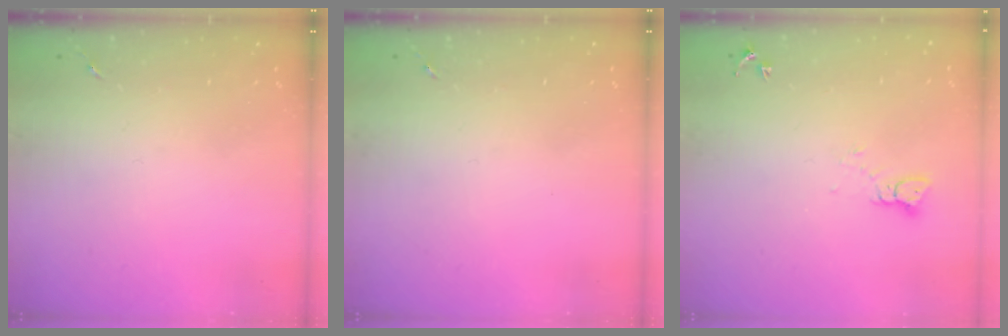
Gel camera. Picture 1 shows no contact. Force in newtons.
{"total": 0.0}
{"total": 3.3, "press": 3.3, "slide": 0.3}